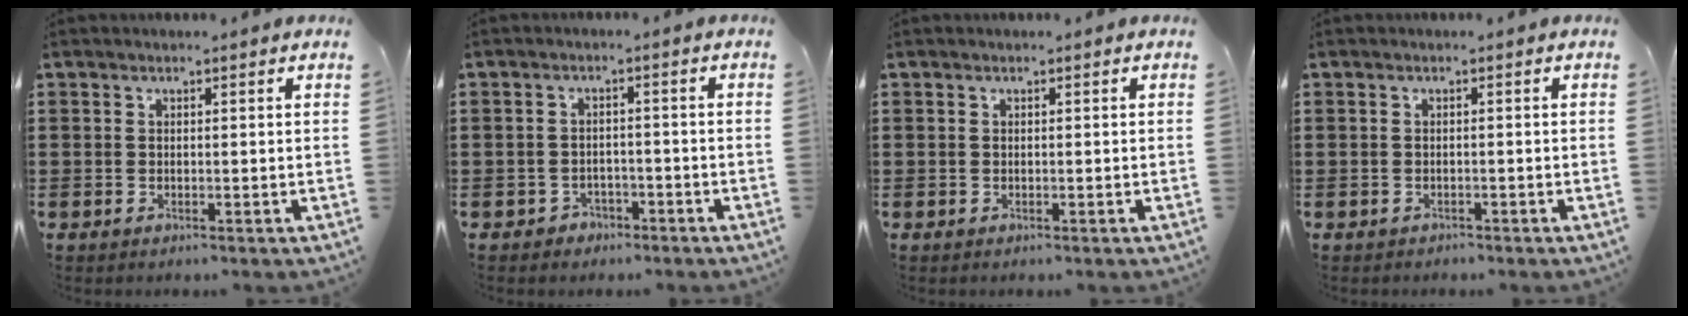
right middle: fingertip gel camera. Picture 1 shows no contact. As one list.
[{"total": 2.0, "force": [-1.7, 1.0, 0.0], "torque": [-0.010, -0.002, -0.039]}, {"total": 0.0}, {"total": 0.6, "force": [-0.6, 0.1, -0.1], "torque": [-0.001, -0.001, -0.012]}]